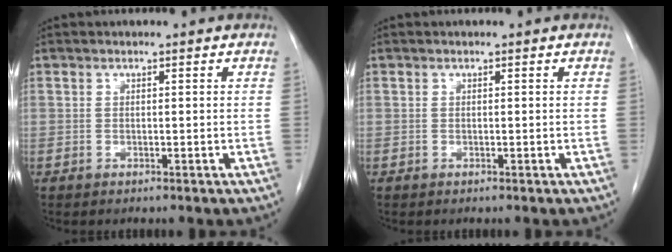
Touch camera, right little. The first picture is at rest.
{"total": 0.0}